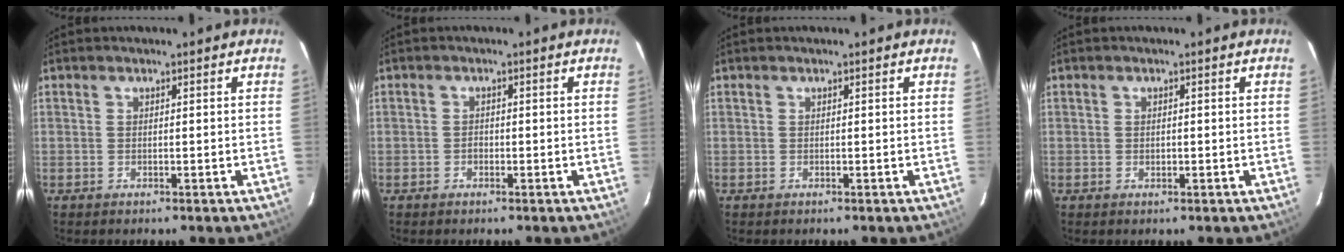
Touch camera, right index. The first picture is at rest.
{"total": 0.9, "force": [-0.5, 0.7, 0.3], "torque": [-0.004, 0.003, -0.008]}
{"total": 0.0}
{"total": 0.9, "force": [-0.2, 0.6, 0.6], "torque": [-0.009, 0.001, -0.002]}